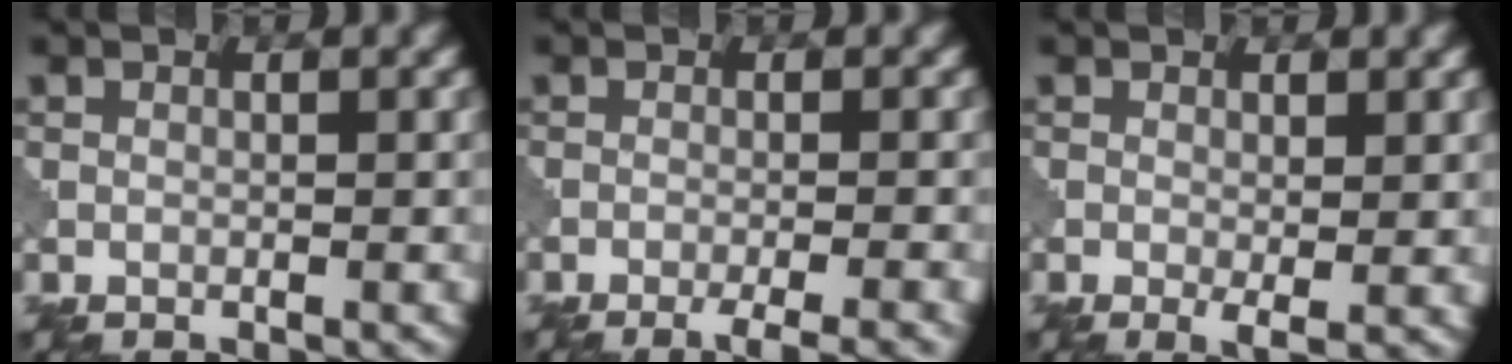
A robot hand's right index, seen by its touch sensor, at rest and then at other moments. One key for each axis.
{"total": 4.0, "fx": -2.3, "fy": 0.8, "fz": 3.1, "tx": -0.034, "ty": 0.005, "tz": -0.038}
{"total": 1.5, "fx": -0.1, "fy": 0.3, "fz": 1.5, "tx": -0.022, "ty": -0.011, "tz": 0.000}